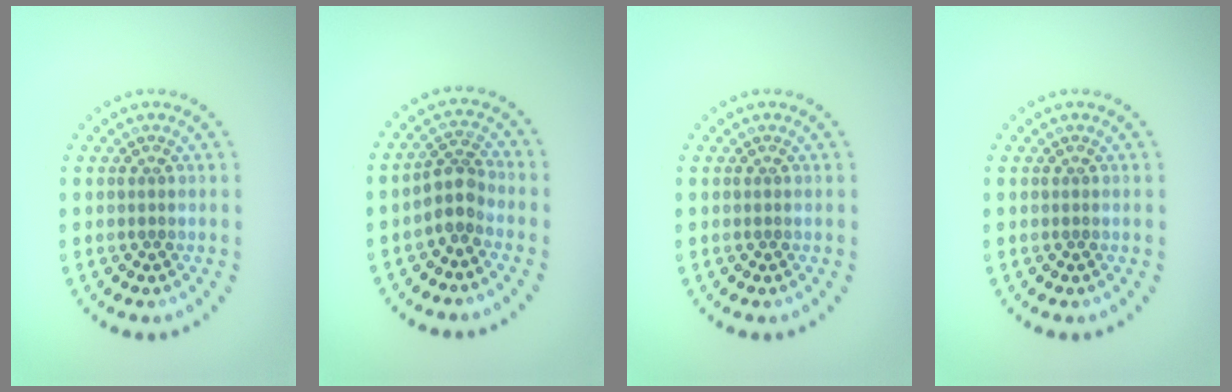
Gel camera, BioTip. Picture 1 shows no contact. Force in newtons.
{"total": 2.5, "press": 2.0, "slide": 1.5}
{"total": 0.0}
{"total": 0.0}